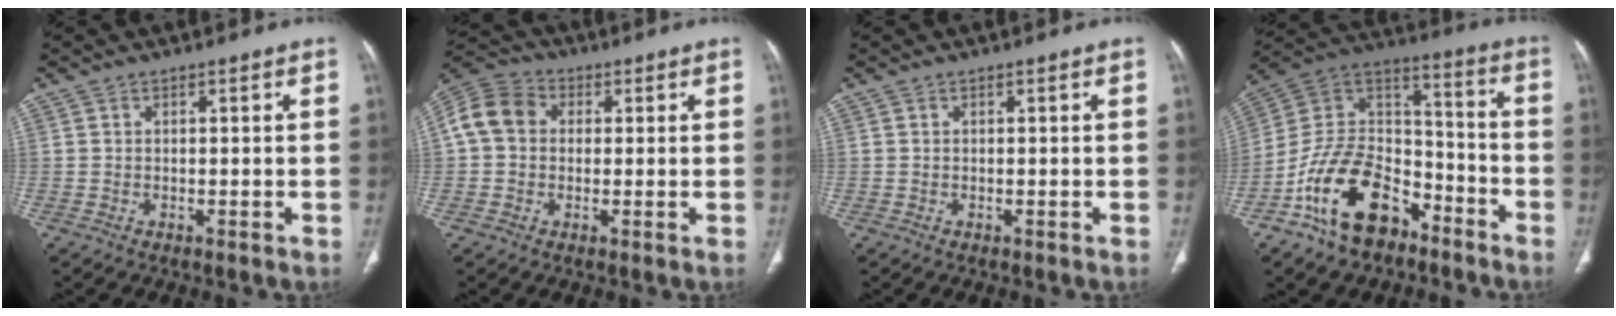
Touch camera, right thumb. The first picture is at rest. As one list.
[{"total": 9.5, "force": [1.2, 7.8, 5.4], "torque": [-0.099, 0.029, 0.010]}, {"total": 0.0}, {"total": 19.3, "force": [-11.3, 11.2, 10.9], "torque": [-0.163, 0.095, -0.206]}]